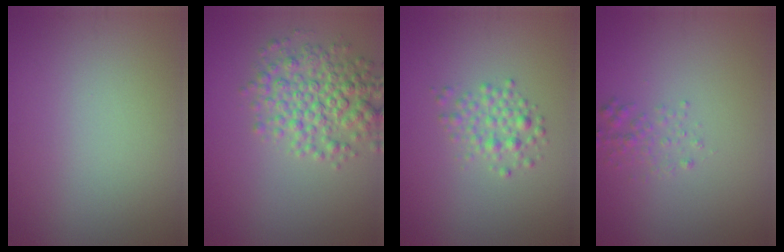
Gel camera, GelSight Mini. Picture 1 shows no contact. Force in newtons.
{"total": 5.0, "press": 5.0, "slide": 0.1}
{"total": 2.2, "press": 2.2, "slide": 0.1}
{"total": 1.4, "press": 1.4, "slide": 0.1}